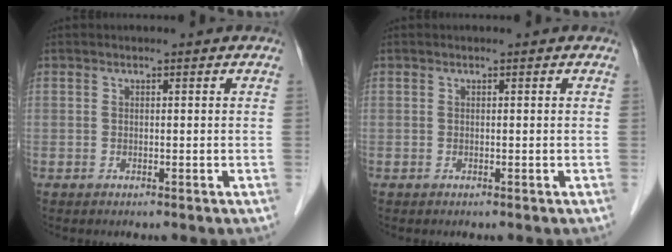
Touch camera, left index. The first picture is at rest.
{"total": 0.0}